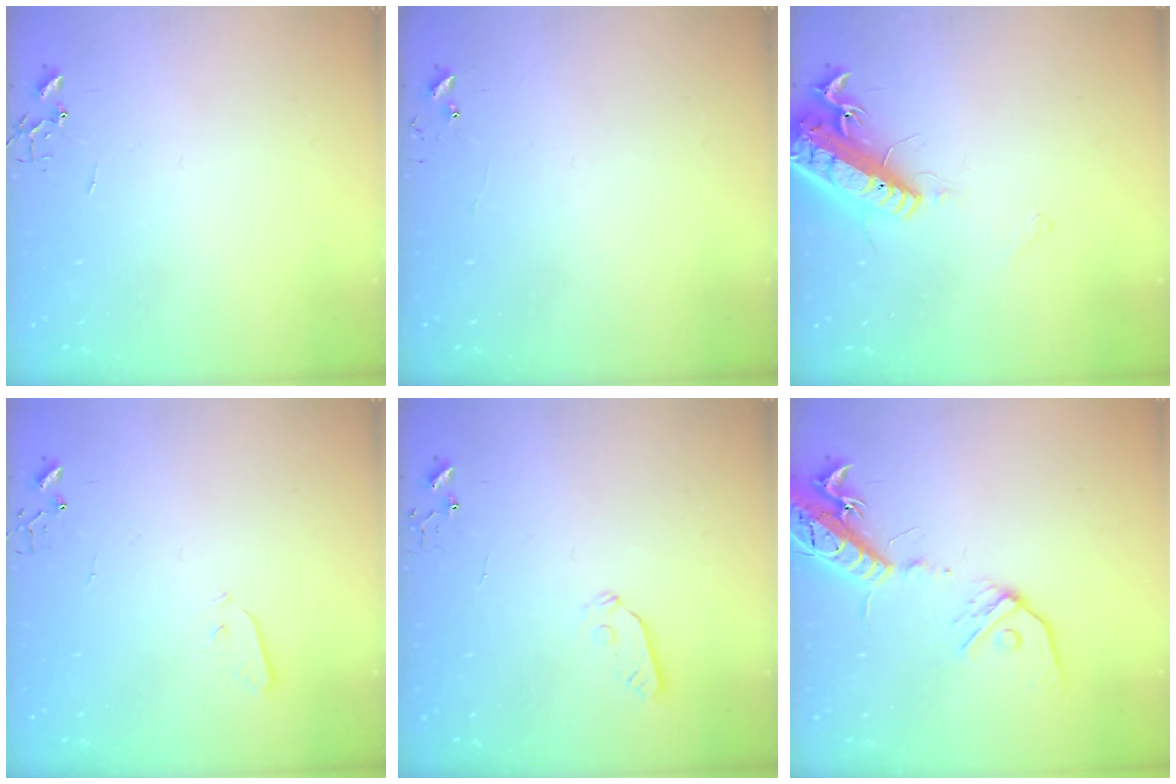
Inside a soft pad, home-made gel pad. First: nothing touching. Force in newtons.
{"total": 4.7, "press": 4.7, "slide": 0.5}
{"total": 16.3, "press": 15.9, "slide": 3.8}
{"total": 2.9, "press": 2.9, "slide": 0.4}
{"total": 4.2, "press": 4.2, "slide": 0.5}
{"total": 16.6, "press": 16.3, "slide": 3.5}